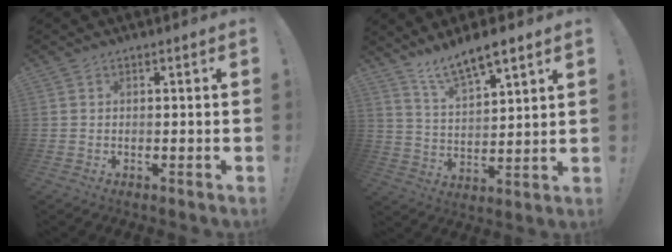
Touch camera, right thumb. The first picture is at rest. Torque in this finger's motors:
{"motor_torque": [-0.12, 0.17, 0.10, 0.25, 0.13]}